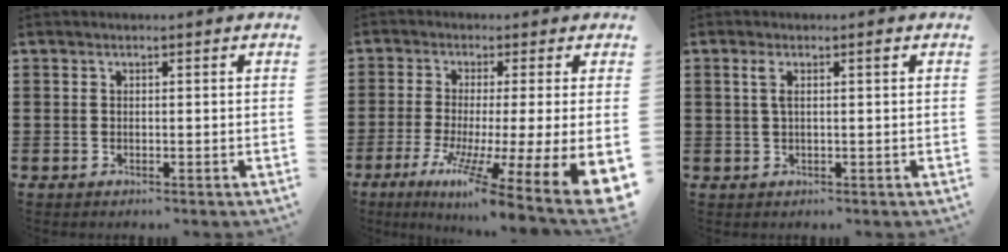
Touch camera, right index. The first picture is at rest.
{"total": 7.0, "force": [-2.2, -0.1, 6.7], "torque": [-0.124, -0.049, -0.045]}
{"total": 2.3, "force": [0.6, 0.3, 2.1], "torque": [-0.043, 0.002, 0.008]}